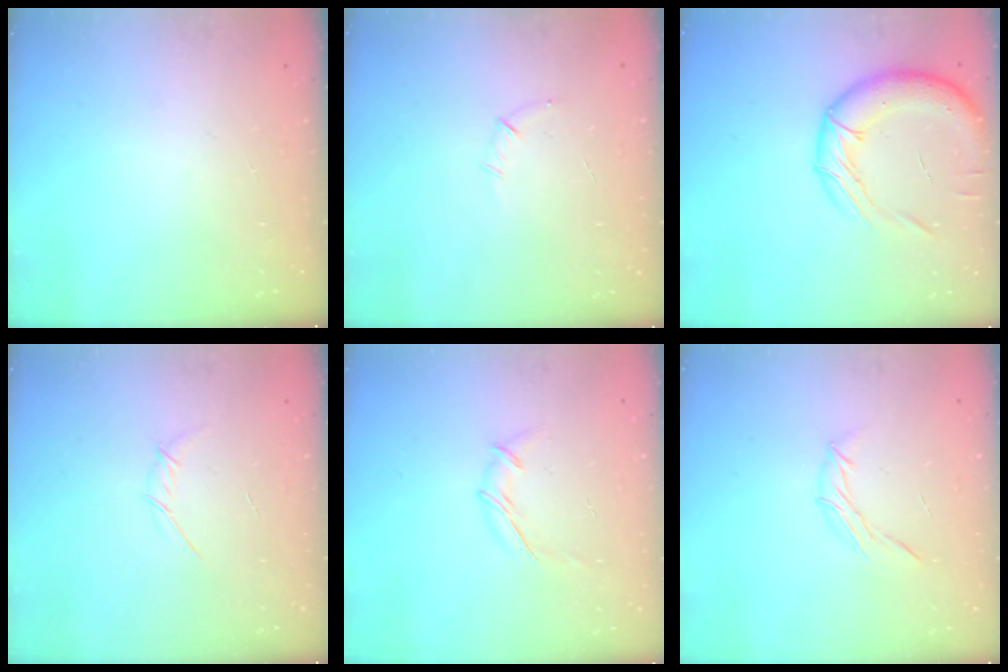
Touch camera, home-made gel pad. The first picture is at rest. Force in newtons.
{"total": 5.5, "press": 5.3, "slide": 1.4}
{"total": 16.2, "press": 15.9, "slide": 3.4}
{"total": 3.9, "press": 3.8, "slide": 1.0}
{"total": 6.0, "press": 6.0, "slide": 0.7}
{"total": 6.7, "press": 6.6, "slide": 1.3}